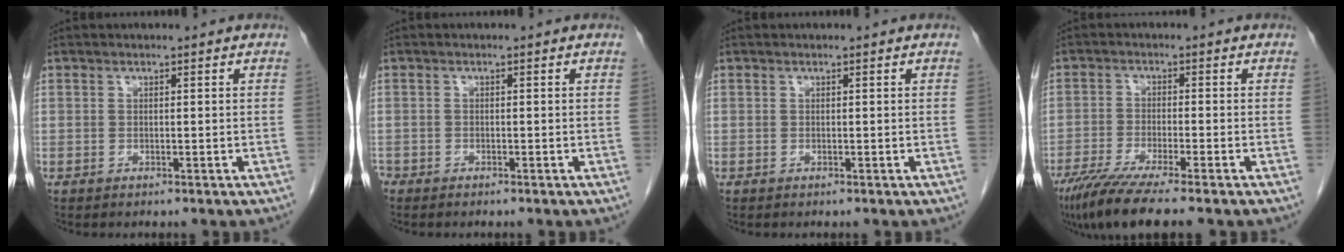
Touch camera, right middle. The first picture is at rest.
{"total": 1.0, "force": [-0.9, 0.5, 0.1], "torque": [-0.003, 0.001, -0.015]}
{"total": 0.0}
{"total": 9.3, "force": [-7.1, -0.2, 5.9], "torque": [-0.095, -0.025, -0.117]}